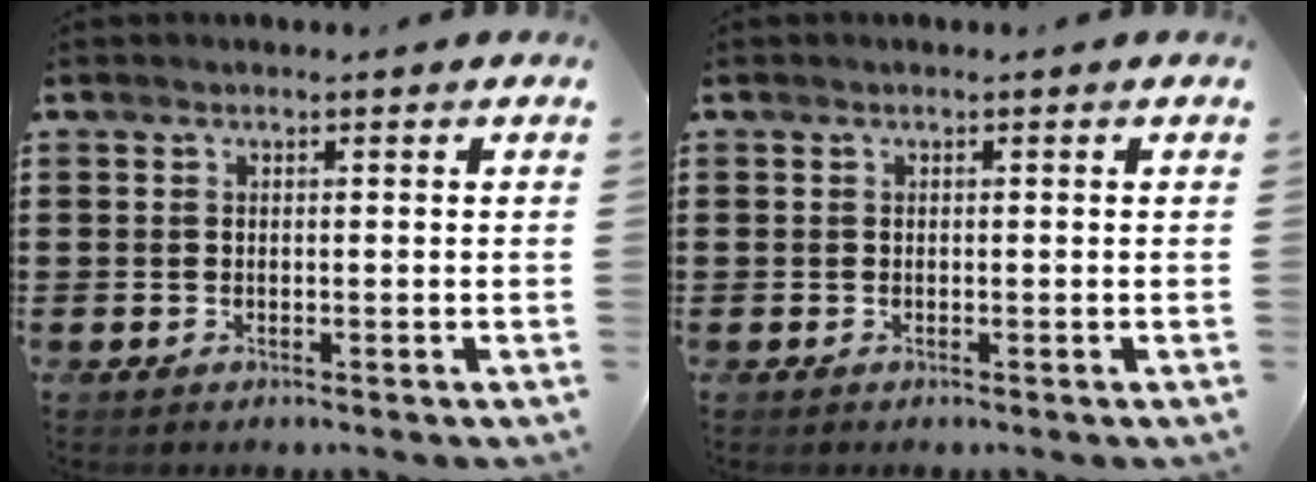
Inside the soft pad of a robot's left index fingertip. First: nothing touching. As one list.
[{"total": 0.0}]